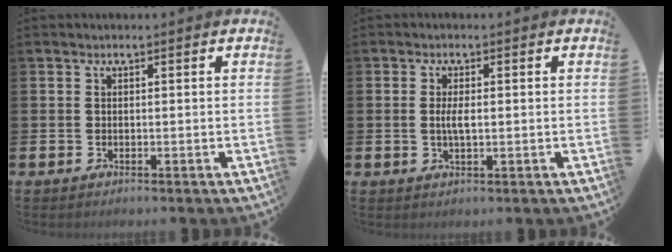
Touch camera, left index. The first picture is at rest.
{"total": 2.5, "force": [0.1, 0.9, 2.3], "torque": [-0.042, 0.002, -0.001]}